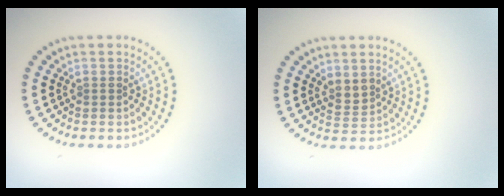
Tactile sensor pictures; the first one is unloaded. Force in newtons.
{"total": 1.7, "press": 1.5, "slide": 0.8}